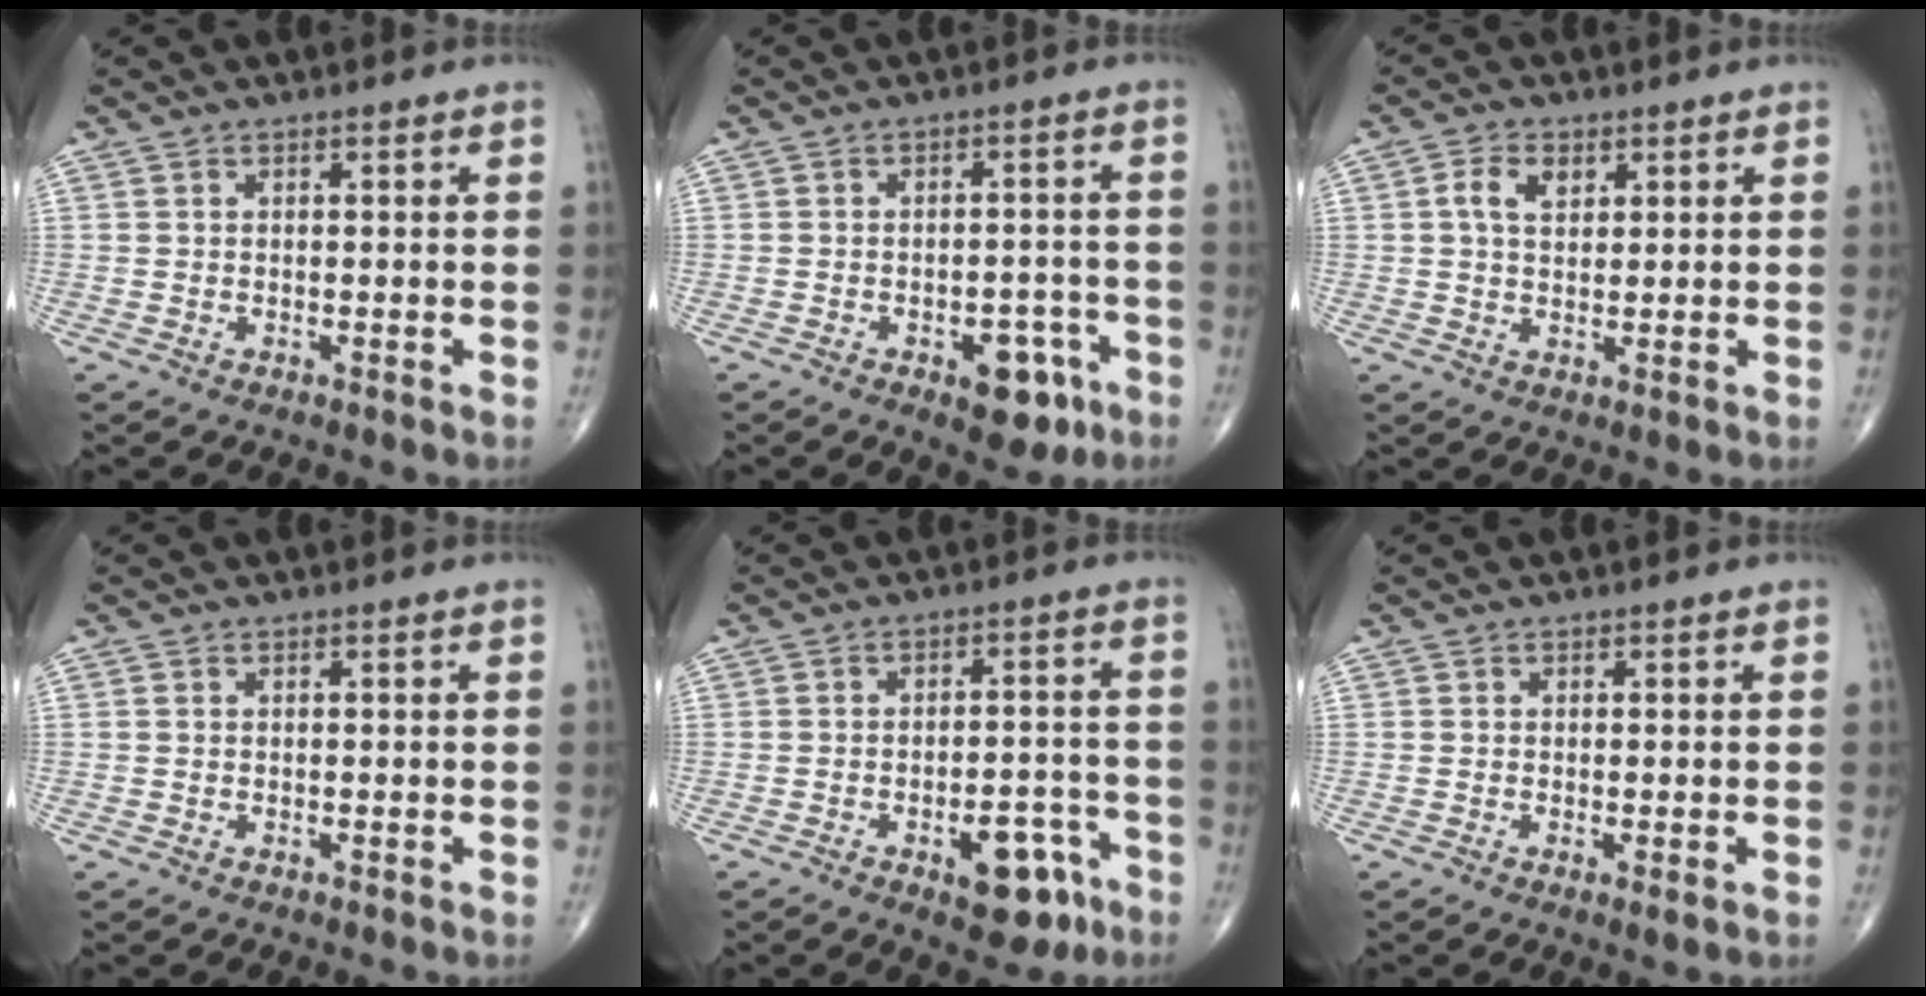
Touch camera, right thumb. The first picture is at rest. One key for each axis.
{"total": 7.9, "fx": -4.0, "fy": 4.3, "fz": 5.3, "tx": -0.040, "ty": 0.029, "tz": -0.045}
{"total": 4.5, "fx": 1.5, "fy": 2.9, "fz": 3.1, "tx": -0.053, "ty": -0.001, "tz": 0.026}
{"total": 0.0}
{"total": 9.5, "fx": -4.9, "fy": 4.6, "fz": 6.7, "tx": -0.064, "ty": 0.037, "tz": -0.059}
{"total": 1.3, "fx": -0.3, "fy": 0.1, "fz": 1.2, "tx": -0.027, "ty": -0.007, "tz": -0.006}